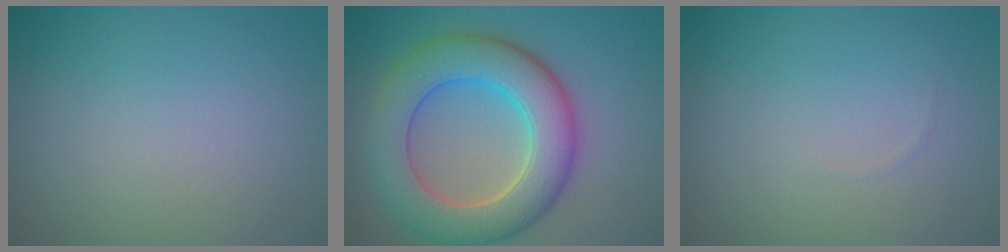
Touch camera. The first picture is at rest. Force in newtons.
{"total": 9.0, "press": 9.0, "slide": 0.2}
{"total": 0.0}